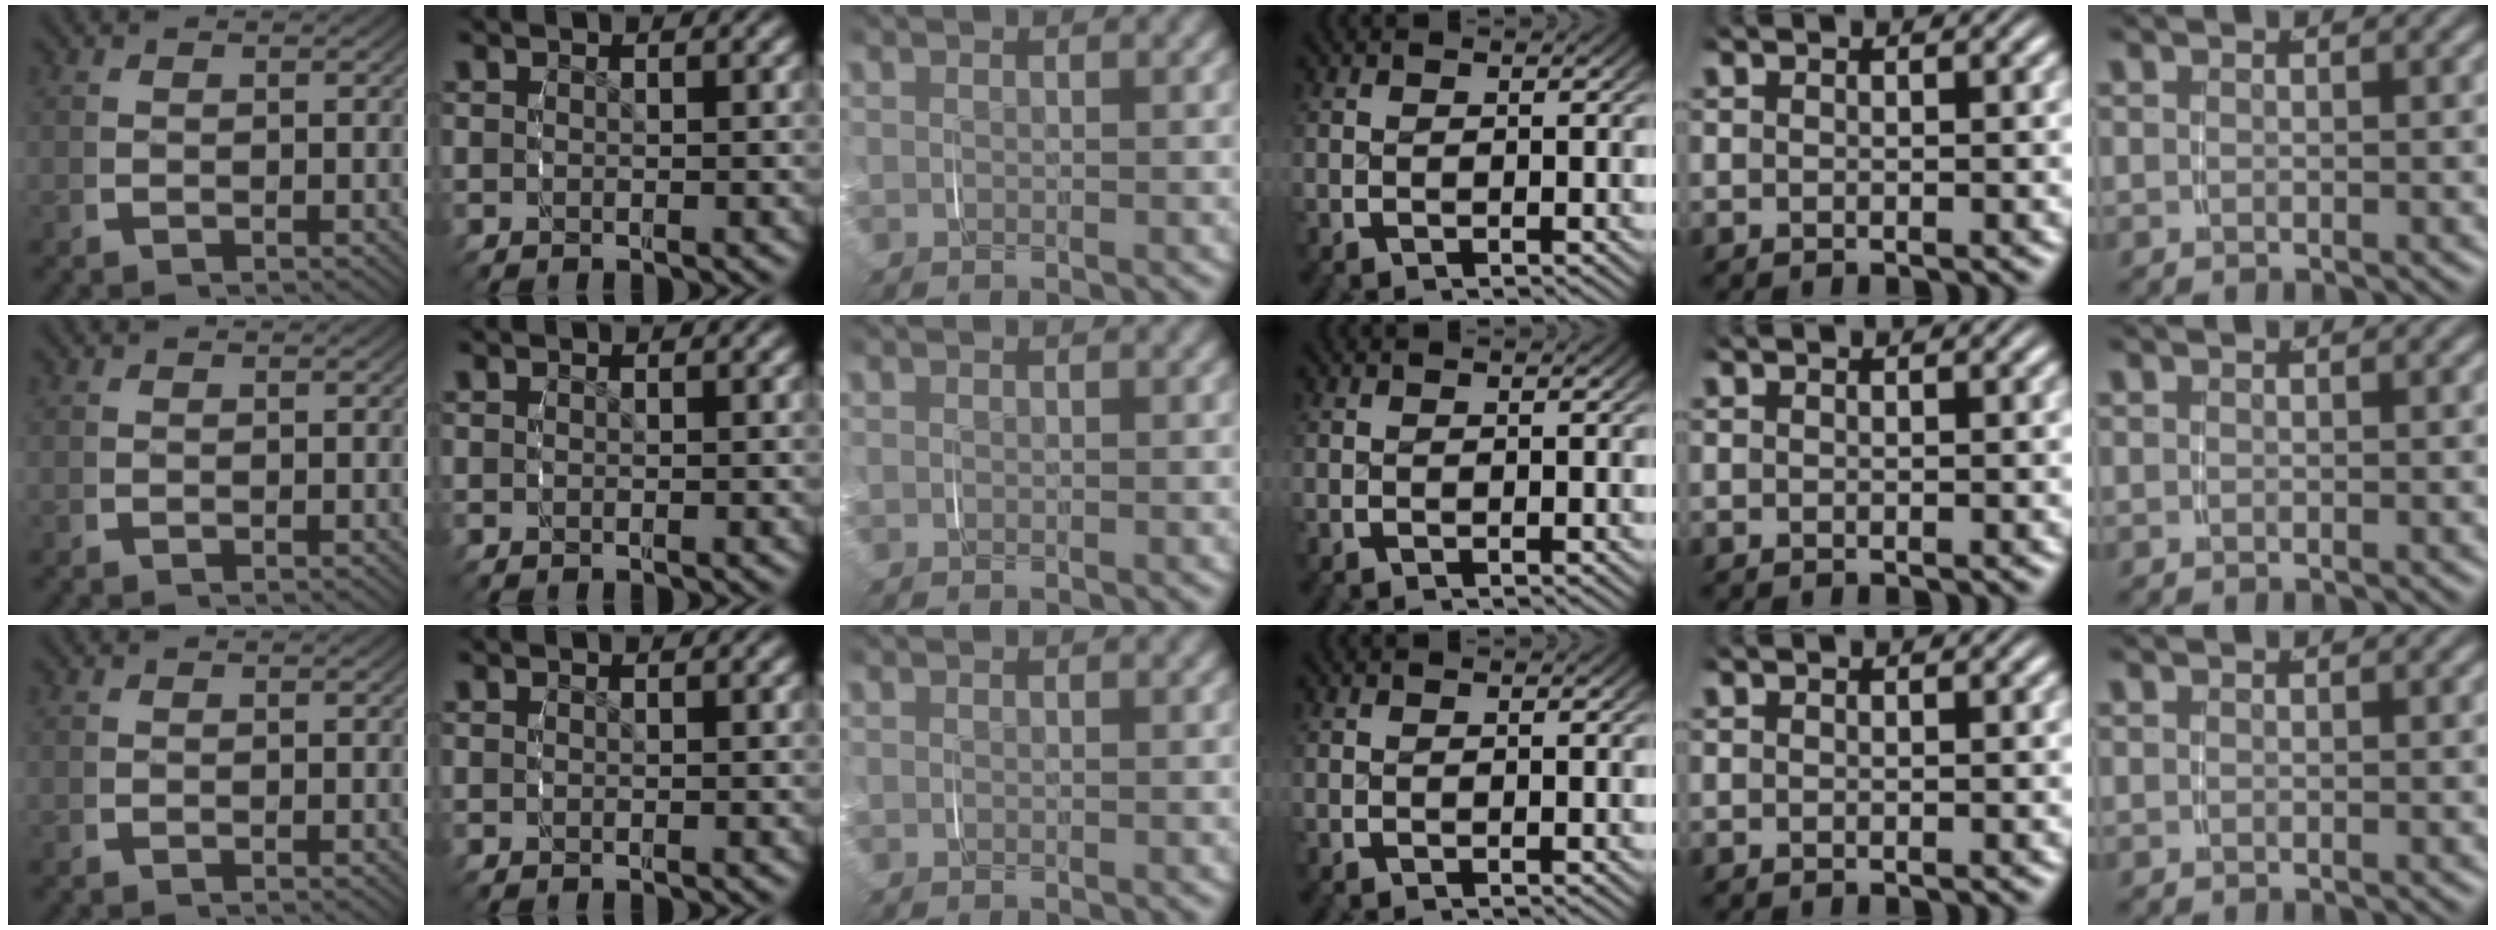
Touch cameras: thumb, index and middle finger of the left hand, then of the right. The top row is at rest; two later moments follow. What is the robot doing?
{"motion": "grasp_and_lifting", "object": "glasses case"}